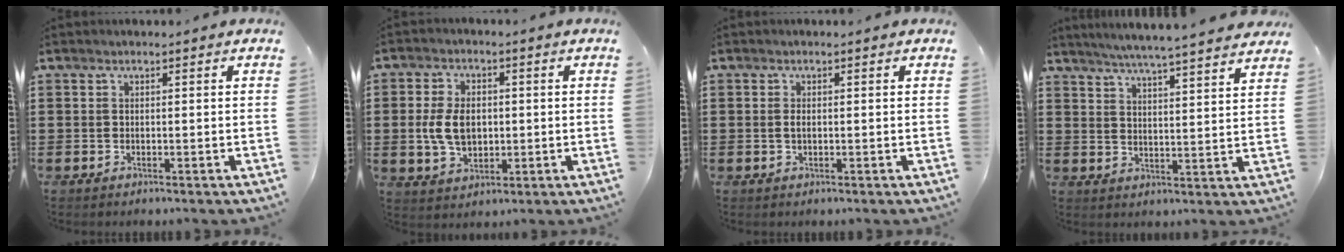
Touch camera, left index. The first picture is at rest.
{"total": 6.7, "force": [0.0, 4.4, 5.0], "torque": [-0.114, 0.003, -0.007]}
{"total": 1.1, "force": [0.0, 0.5, 0.9], "torque": [-0.021, 0.001, -0.001]}
{"total": 5.0, "force": [4.7, -0.9, 1.4], "torque": [-0.046, -0.031, 0.081]}